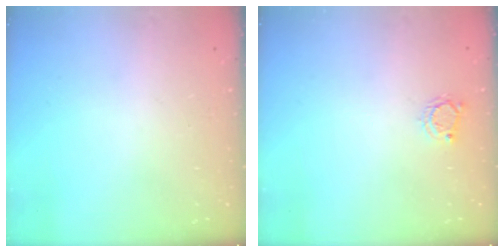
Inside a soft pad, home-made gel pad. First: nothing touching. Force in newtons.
{"total": 3.6, "press": 3.6, "slide": 0.5}